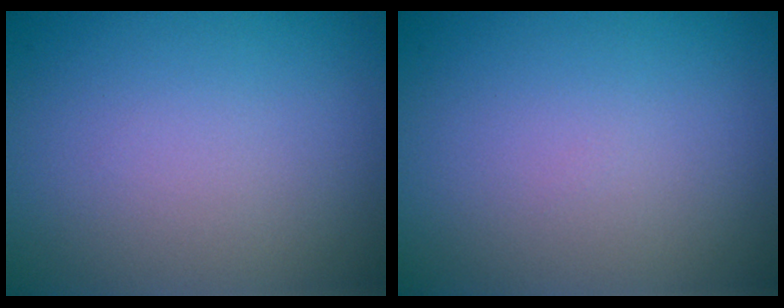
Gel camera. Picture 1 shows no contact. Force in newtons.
{"total": 0.0}